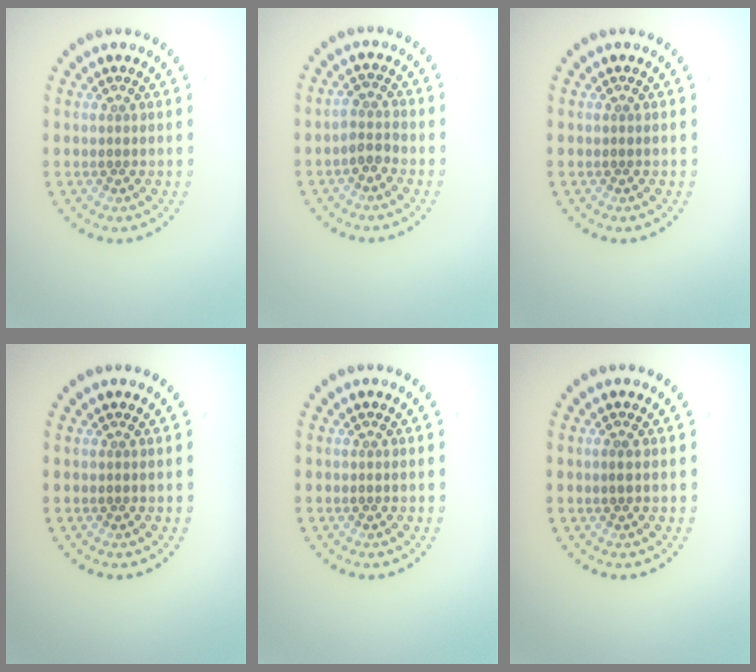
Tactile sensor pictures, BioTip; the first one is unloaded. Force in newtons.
{"total": 1.6, "press": 1.4, "slide": 0.9}
{"total": 0.0}
{"total": 0.0}
{"total": 0.0}
{"total": 0.7, "press": 0.7, "slide": 0.3}